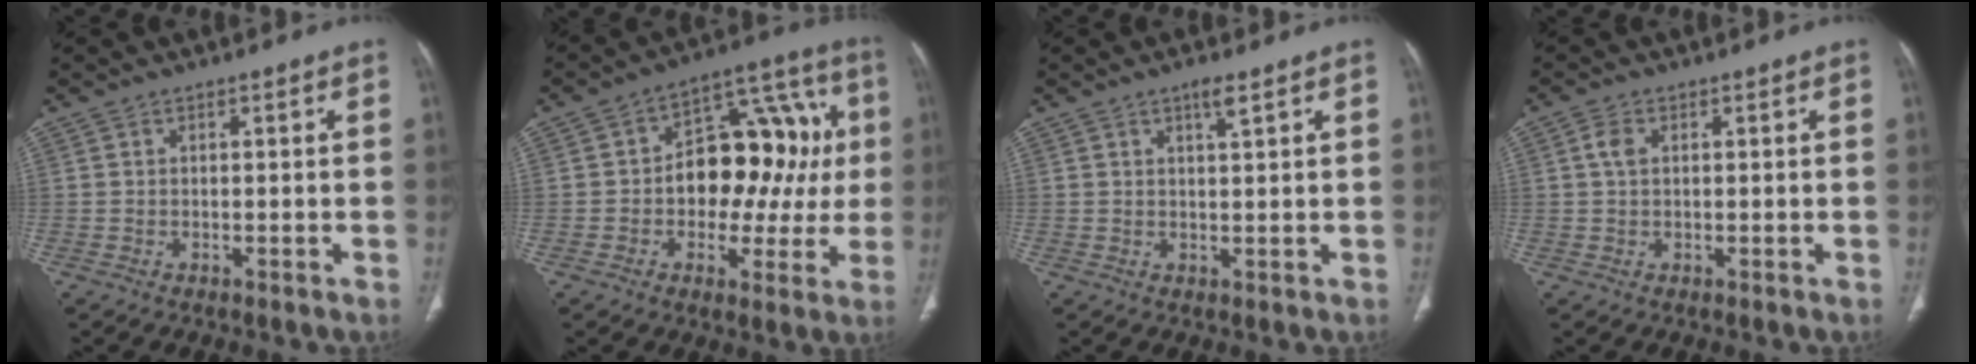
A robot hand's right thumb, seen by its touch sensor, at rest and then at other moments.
{"total": 18.8, "force": [0.5, 12.0, 14.5], "torque": [-0.141, 0.044, 0.007]}
{"total": 2.5, "force": [1.5, 0.3, 1.9], "torque": [-0.034, -0.011, 0.026]}
{"total": 2.2, "force": [0.5, 1.4, 1.6], "torque": [-0.032, 0.005, 0.009]}